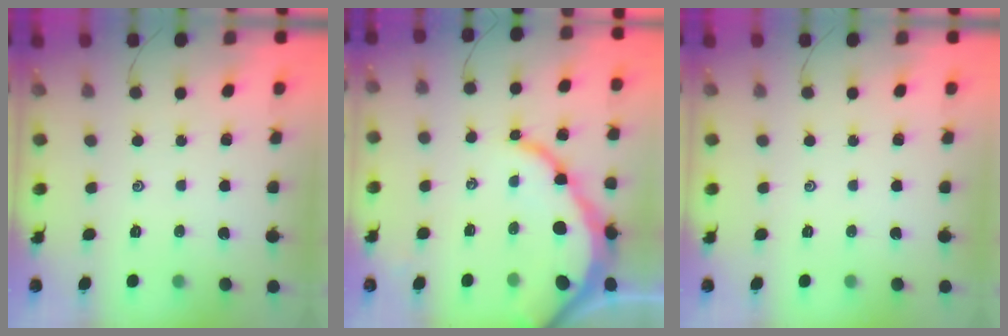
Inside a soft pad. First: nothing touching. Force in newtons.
{"total": 12.2, "press": 12.1, "slide": 1.3}
{"total": 0.0}